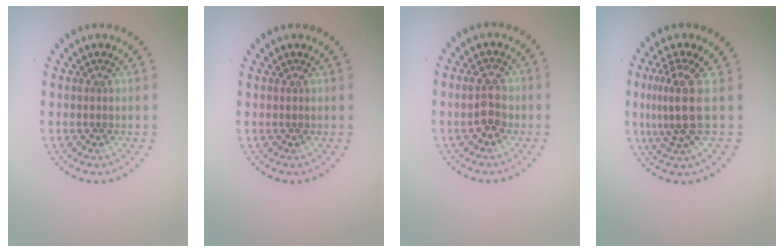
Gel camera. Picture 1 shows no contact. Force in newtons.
{"total": 0.0}
{"total": 2.4, "press": 2.4, "slide": 0.4}
{"total": 3.7, "press": 2.6, "slide": 2.5}